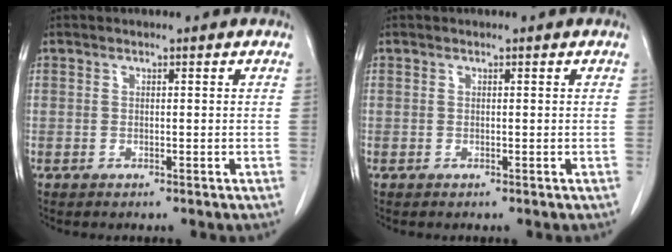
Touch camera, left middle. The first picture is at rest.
{"total": 0.0}